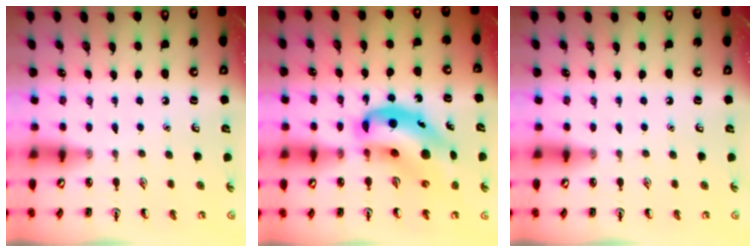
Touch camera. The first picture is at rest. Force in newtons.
{"total": 14.3, "press": 13.8, "slide": 3.8}
{"total": 0.0}